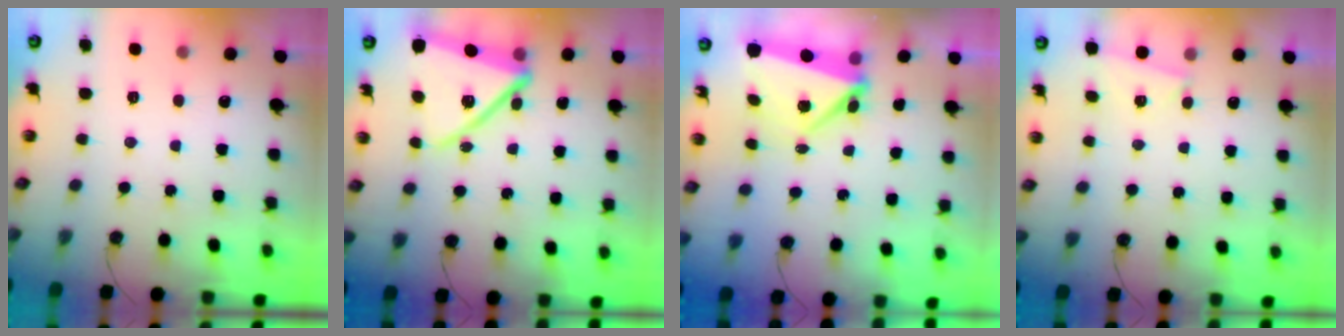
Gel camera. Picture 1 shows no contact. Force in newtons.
{"total": 17.3, "press": 17.3, "slide": 1.4}
{"total": 5.1, "press": 4.9, "slide": 1.6}
{"total": 1.9, "press": 1.7, "slide": 0.7}